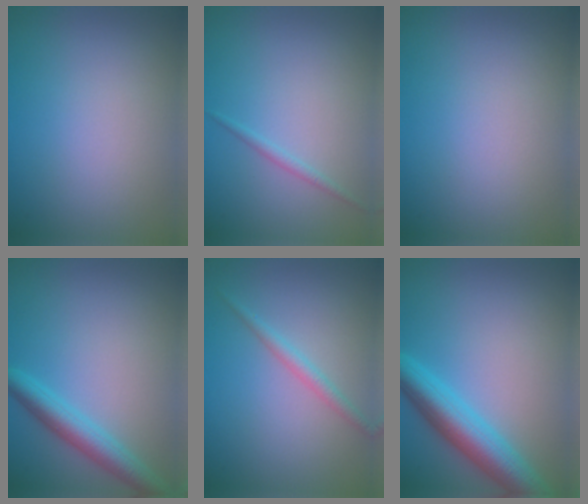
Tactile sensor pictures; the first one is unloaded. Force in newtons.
{"total": 0.9, "press": 0.9, "slide": 0.0}
{"total": 0.0}
{"total": 3.8, "press": 3.8, "slide": 0.2}
{"total": 1.6, "press": 1.6, "slide": 0.0}
{"total": 6.1, "press": 6.1, "slide": 0.3}